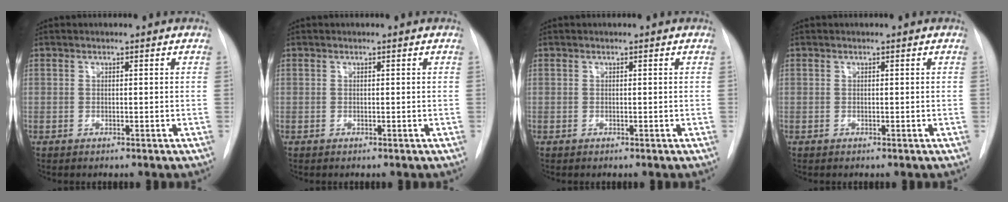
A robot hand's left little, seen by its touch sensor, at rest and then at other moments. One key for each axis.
{"total": 0.0}
{"total": 0.0}
{"total": 0.0}